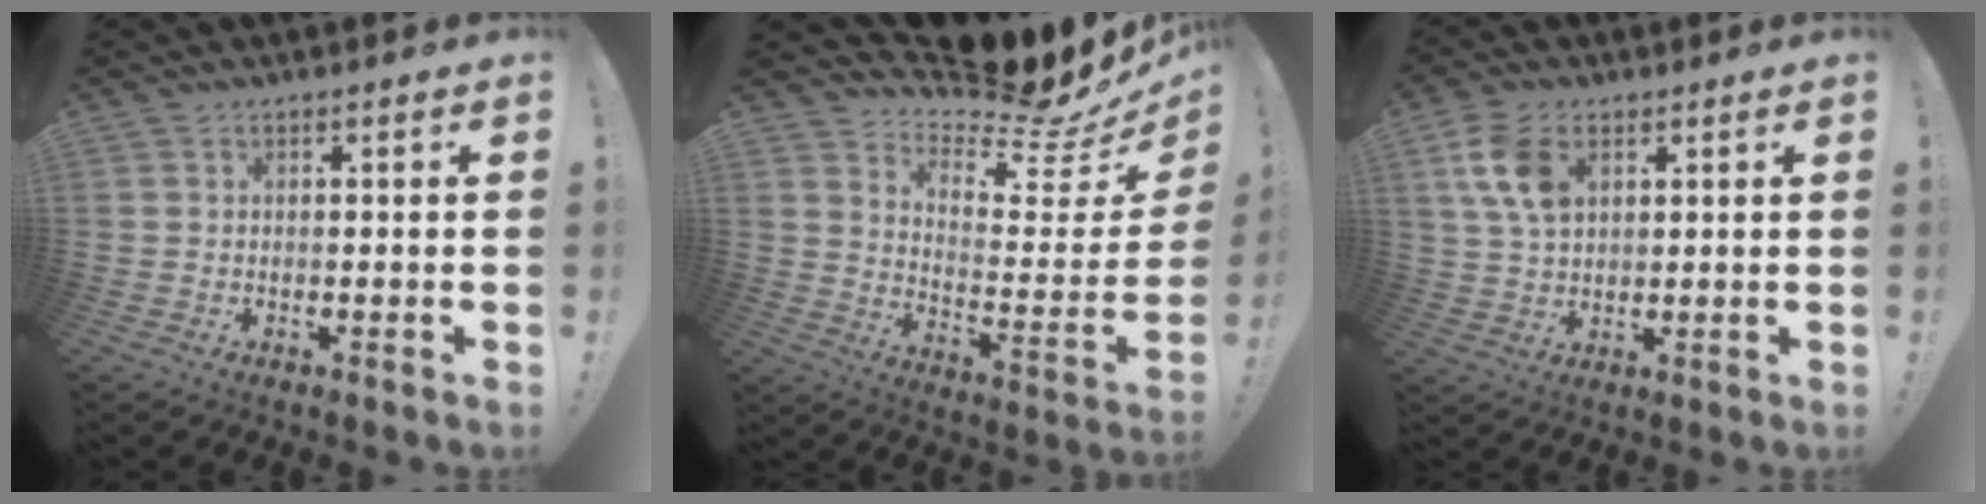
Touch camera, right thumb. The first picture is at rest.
{"total": 10.9, "force": [9.5, 2.0, 4.9], "torque": [-0.056, -0.111, 0.144]}
{"total": 10.2, "force": [3.9, 6.5, 6.8], "torque": [-0.141, -0.004, 0.074]}